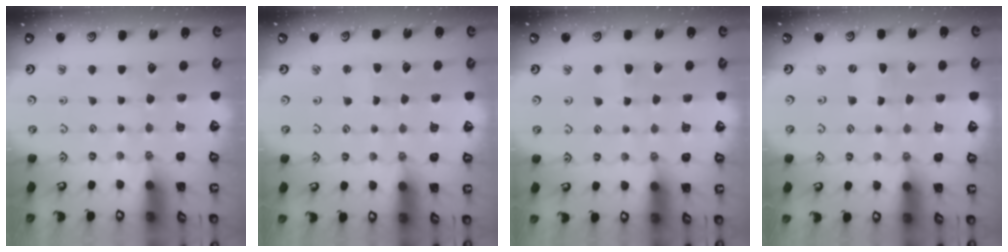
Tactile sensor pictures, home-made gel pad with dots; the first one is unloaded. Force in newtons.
{"total": 1.5, "press": 1.5, "slide": 0.3}
{"total": 2.4, "press": 2.4, "slide": 0.5}
{"total": 0.0}